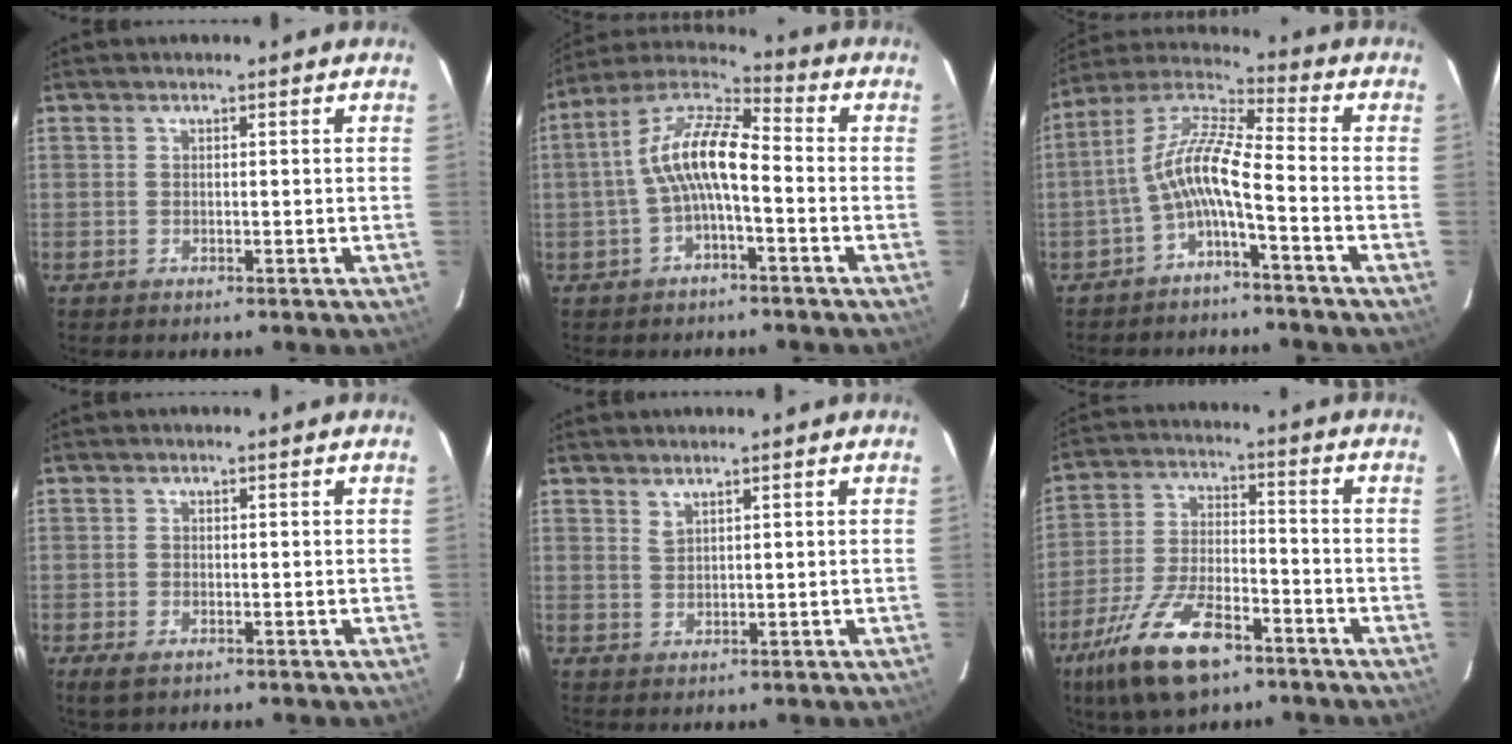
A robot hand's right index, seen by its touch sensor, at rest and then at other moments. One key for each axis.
{"total": 10.5, "fx": -2.0, "fy": 3.2, "fz": 9.8, "tx": -0.203, "ty": 0.021, "tz": -0.041}
{"total": 9.6, "fx": -3.5, "fy": 1.3, "fz": 8.8, "tx": -0.196, "ty": 0.018, "tz": -0.071}
{"total": 2.7, "fx": -1.7, "fy": 1.2, "fz": 1.7, "tx": -0.037, "ty": -0.010, "tz": -0.030}
{"total": 1.2, "fx": 1.1, "fy": 0.1, "fz": 0.5, "tx": -0.009, "ty": 0.000, "tz": 0.022}
{"total": 15.9, "fx": -10.0, "fy": 6.3, "fz": 10.6, "tx": -0.229, "ty": -0.023, "tz": -0.182}